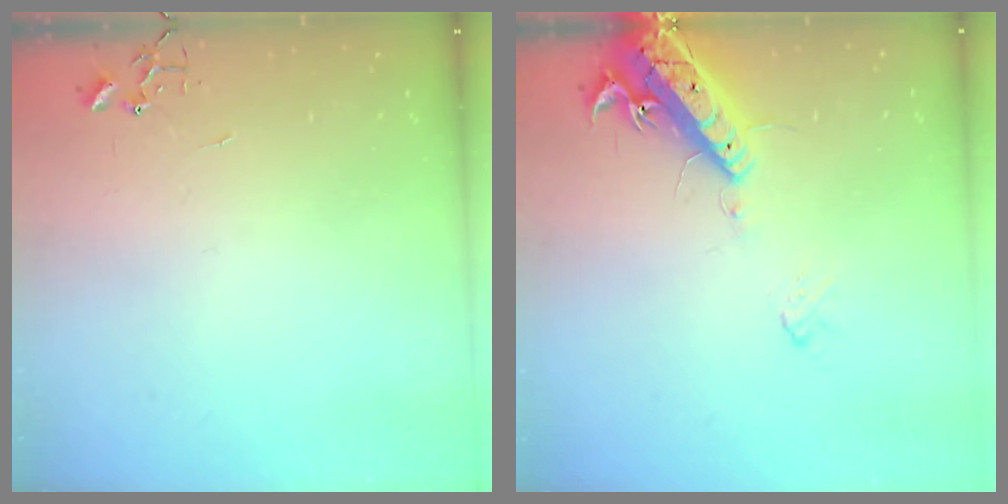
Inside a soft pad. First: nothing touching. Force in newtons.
{"total": 15.1, "press": 14.7, "slide": 3.5}